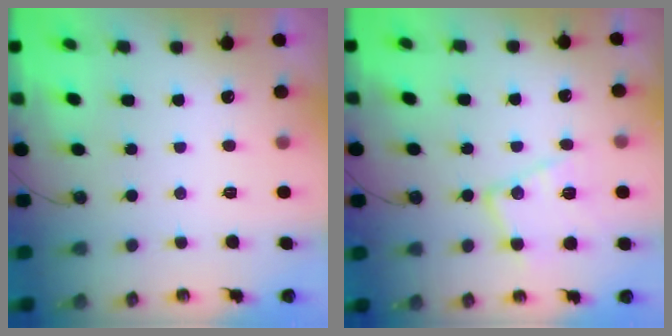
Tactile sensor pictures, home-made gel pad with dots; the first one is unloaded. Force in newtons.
{"total": 14.0, "press": 13.9, "slide": 1.1}